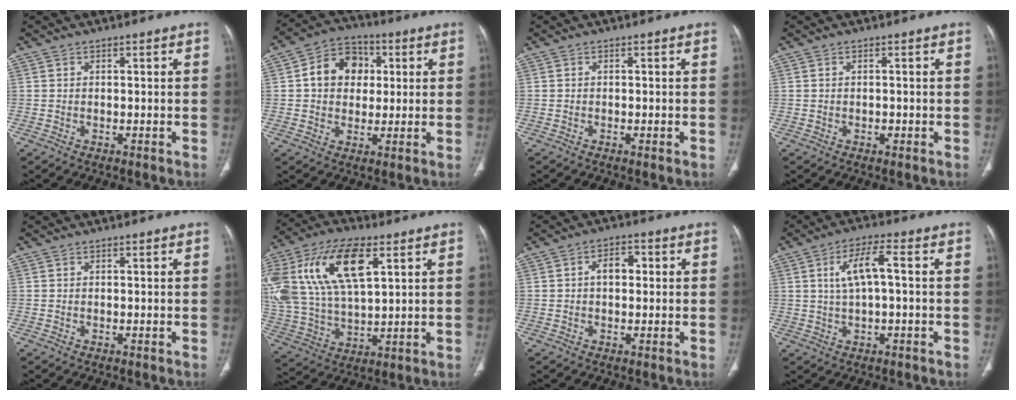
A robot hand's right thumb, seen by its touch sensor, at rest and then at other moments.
{"total": 10.6, "force": [1.9, 8.6, 5.9], "torque": [-0.061, 0.012, 0.022]}
{"total": 1.1, "force": [-0.4, 0.1, 1.0], "torque": [-0.018, -0.003, -0.005]}
{"total": 0.7, "force": [-0.3, 0.5, 0.5], "torque": [-0.009, 0.000, -0.004]}
{"total": 0.0}
{"total": 24.3, "force": [8.5, 12.2, 19.2], "torque": [-0.414, 0.002, 0.160]}
{"total": 4.3, "force": [0.4, 2.8, 3.2], "torque": [-0.045, 0.015, 0.002]}
{"total": 6.7, "force": [0.9, 2.1, 6.3], "torque": [-0.132, 0.018, 0.016]}